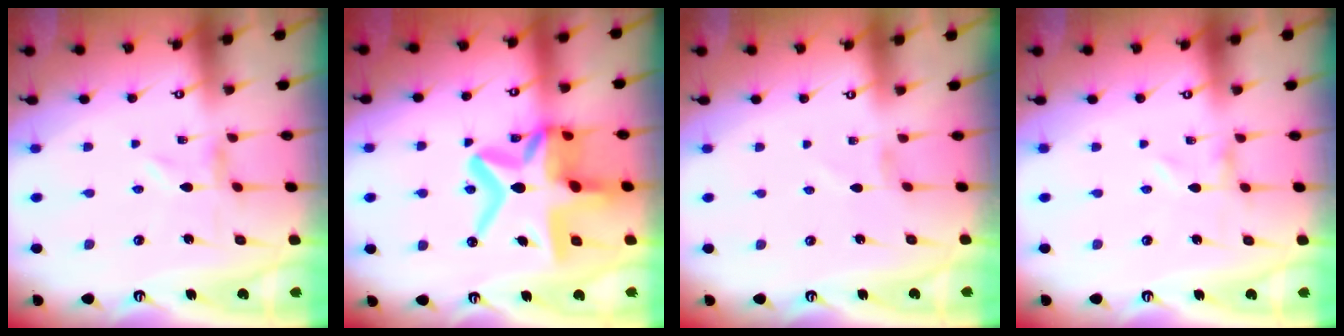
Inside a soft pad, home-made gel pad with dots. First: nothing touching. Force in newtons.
{"total": 21.6, "press": 21.5, "slide": 2.3}
{"total": 0.9, "press": 0.8, "slide": 0.2}
{"total": 0.0}